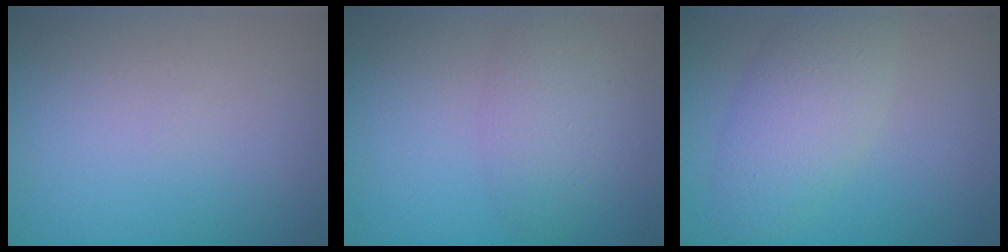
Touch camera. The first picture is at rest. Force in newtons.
{"total": 2.7, "press": 2.7, "slide": 0.2}
{"total": 4.4, "press": 4.4, "slide": 0.3}